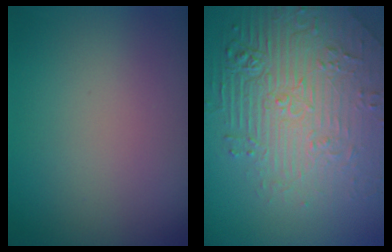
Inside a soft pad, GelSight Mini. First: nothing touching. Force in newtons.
{"total": 6.9, "press": 5.6, "slide": 4.0}